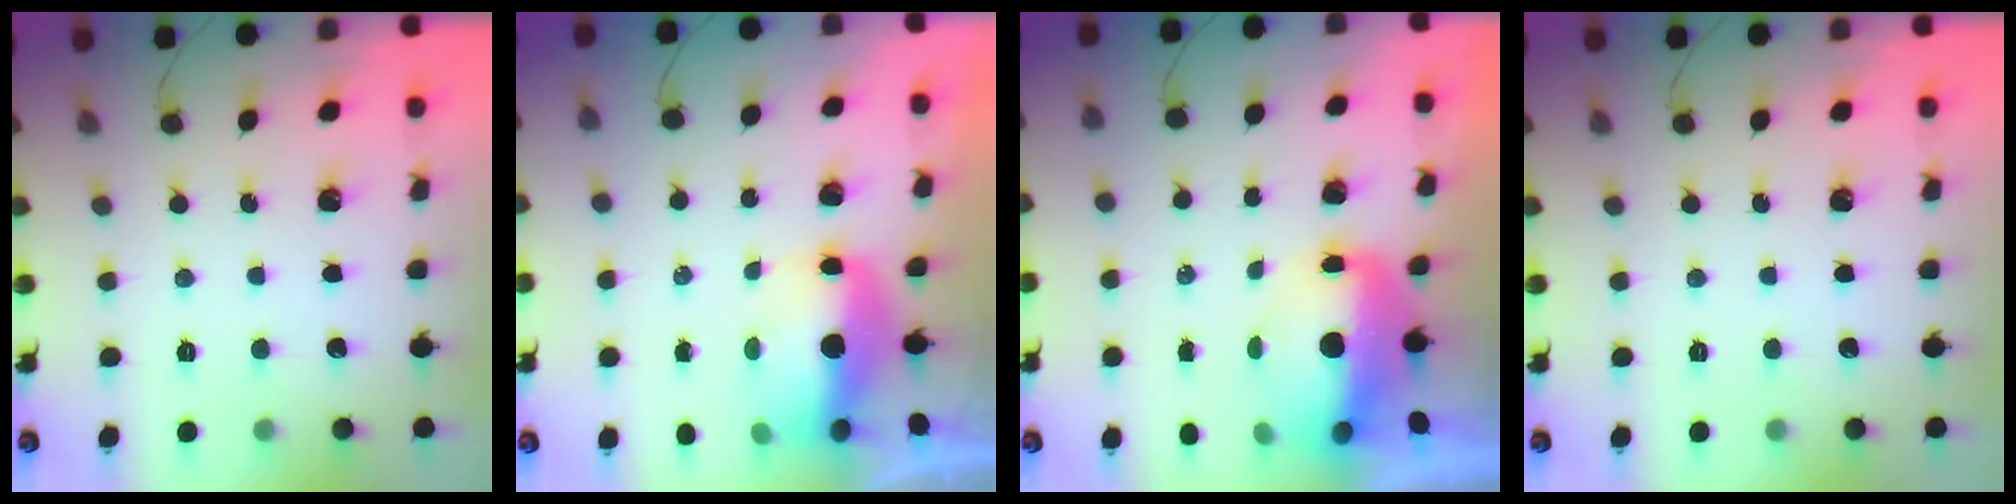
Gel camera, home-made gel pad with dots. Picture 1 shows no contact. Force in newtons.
{"total": 8.0, "press": 7.1, "slide": 3.7}
{"total": 14.6, "press": 9.4, "slide": 11.1}
{"total": 0.0}